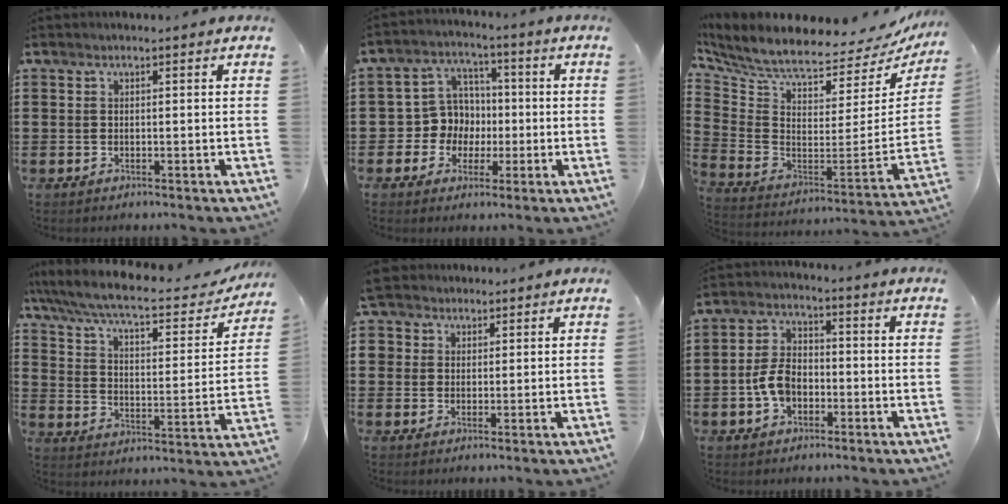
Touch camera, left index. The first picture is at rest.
{"total": 7.3, "force": [-0.1, 7.2, 1.4], "torque": [-0.064, 0.006, -0.001]}
{"total": 6.5, "force": [5.8, 1.1, 2.7], "torque": [-0.086, -0.061, 0.095]}
{"total": 7.9, "force": [6.7, 1.1, 4.1], "torque": [-0.108, -0.043, 0.109]}
{"total": 3.6, "force": [2.4, 2.7, -0.2], "torque": [-0.006, 0.010, 0.044]}
{"total": 6.1, "force": [-1.8, 4.0, 4.2], "torque": [-0.111, 0.000, -0.042]}